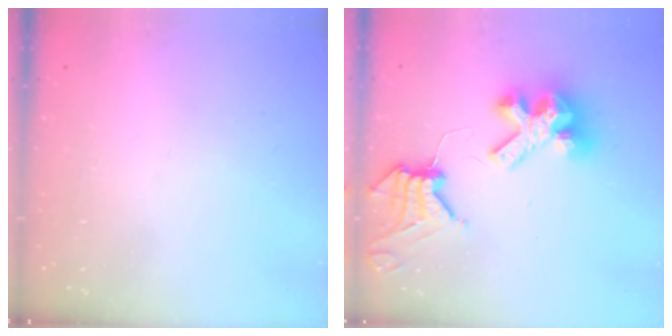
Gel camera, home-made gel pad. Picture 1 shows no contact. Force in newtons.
{"total": 12.2, "press": 12.1, "slide": 1.2}